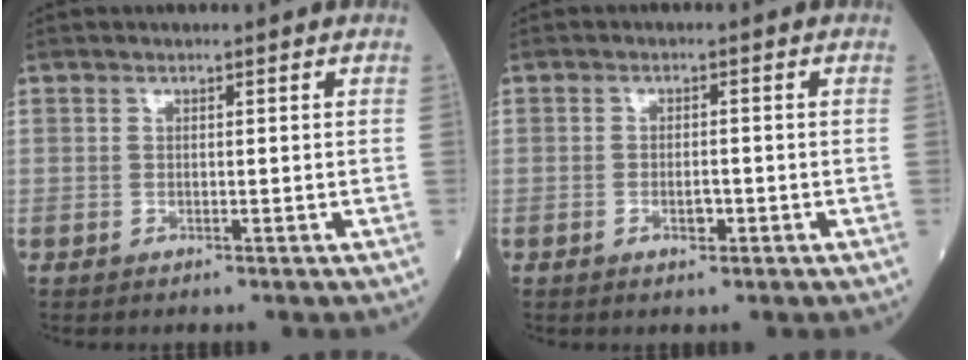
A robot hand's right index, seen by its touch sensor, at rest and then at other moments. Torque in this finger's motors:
{"motor_torque": [-0.27, -0.06, -0.01, 0.00]}